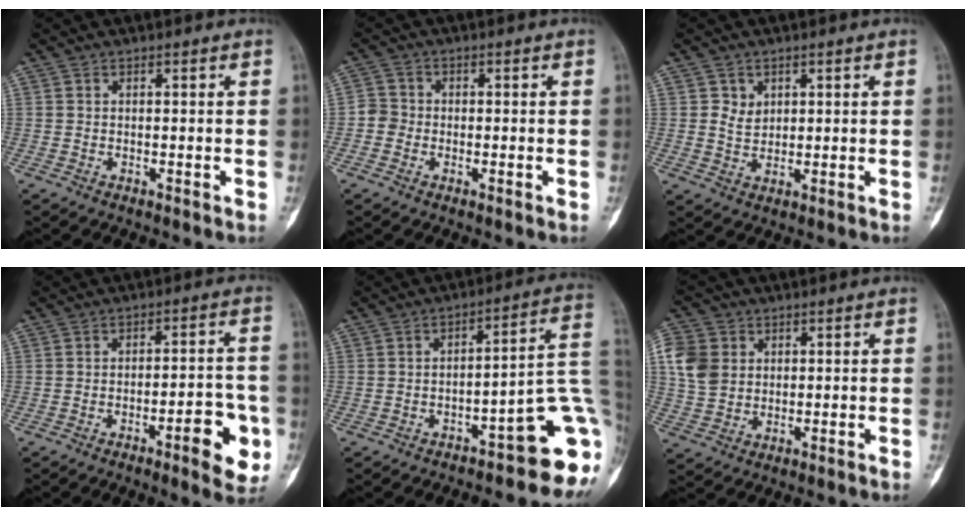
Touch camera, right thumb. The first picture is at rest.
{"total": 2.8, "force": [-0.8, 2.6, 0.6], "torque": [0.007, 0.009, -0.027]}
{"total": 3.1, "force": [1.2, 2.6, 1.2], "torque": [-0.006, -0.008, 0.025]}
{"total": 9.5, "force": [-3.7, 2.9, 8.3], "torque": [-0.088, 0.022, -0.047]}
{"total": 15.5, "force": [-6.0, 4.6, 13.5], "torque": [-0.102, 0.064, -0.072]}
{"total": 8.3, "force": [2.0, 6.9, 4.1], "torque": [-0.071, -0.001, 0.039]}